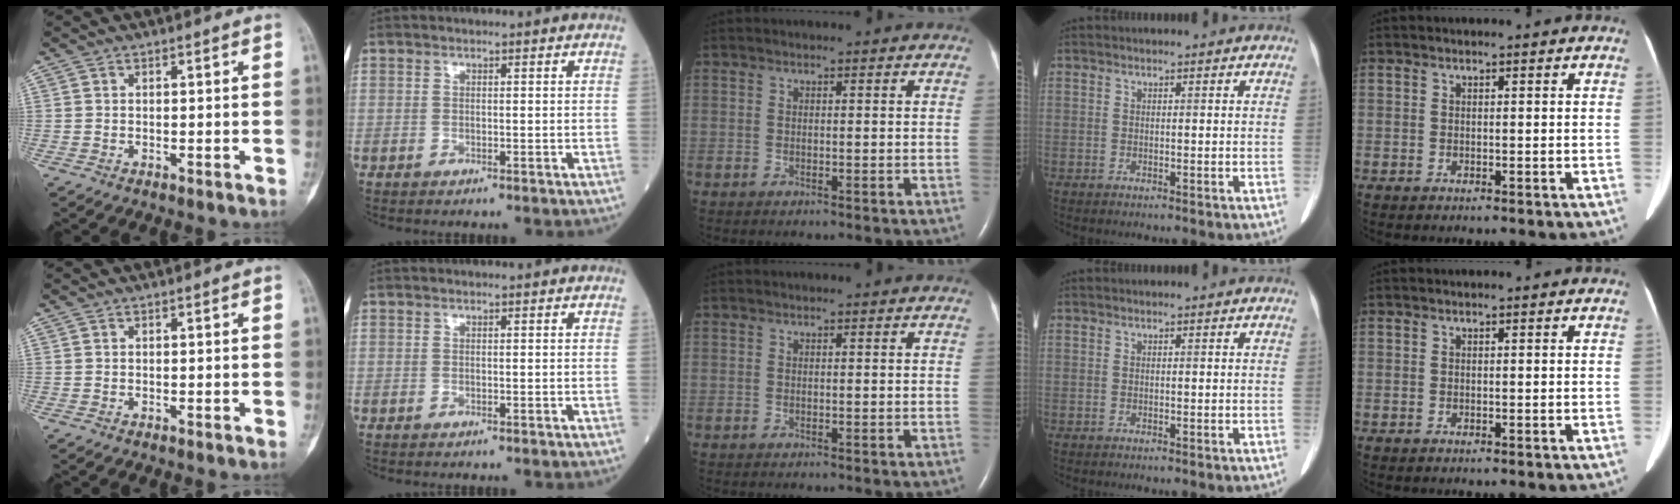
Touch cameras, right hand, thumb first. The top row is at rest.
{}